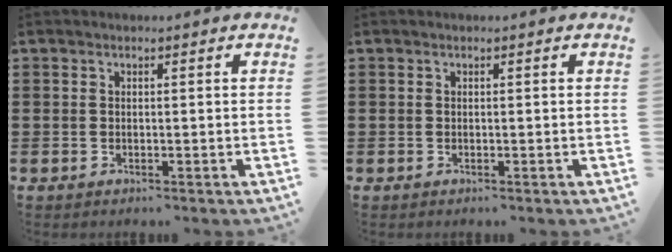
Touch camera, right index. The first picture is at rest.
{"total": 0.0}